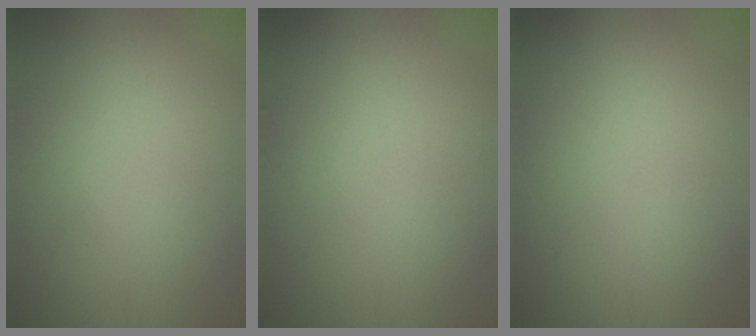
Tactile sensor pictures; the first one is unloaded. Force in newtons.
{"total": 0.0}
{"total": 0.0}